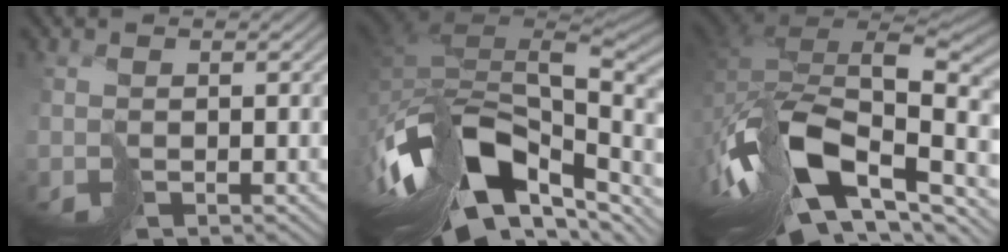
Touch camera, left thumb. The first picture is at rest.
{"total": 19.3, "force": [-6.9, 10.3, 14.8], "torque": [-0.327, -0.016, -0.117]}
{"total": 17.4, "force": [-7.0, 9.0, 13.2], "torque": [-0.298, -0.013, -0.128]}